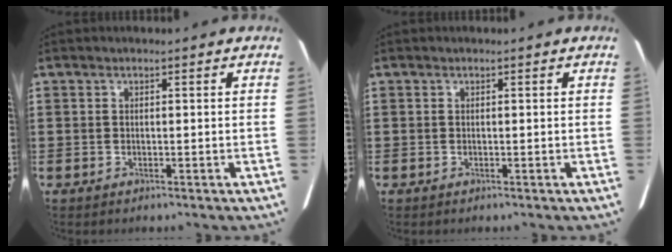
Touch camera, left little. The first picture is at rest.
{"total": 0.0}